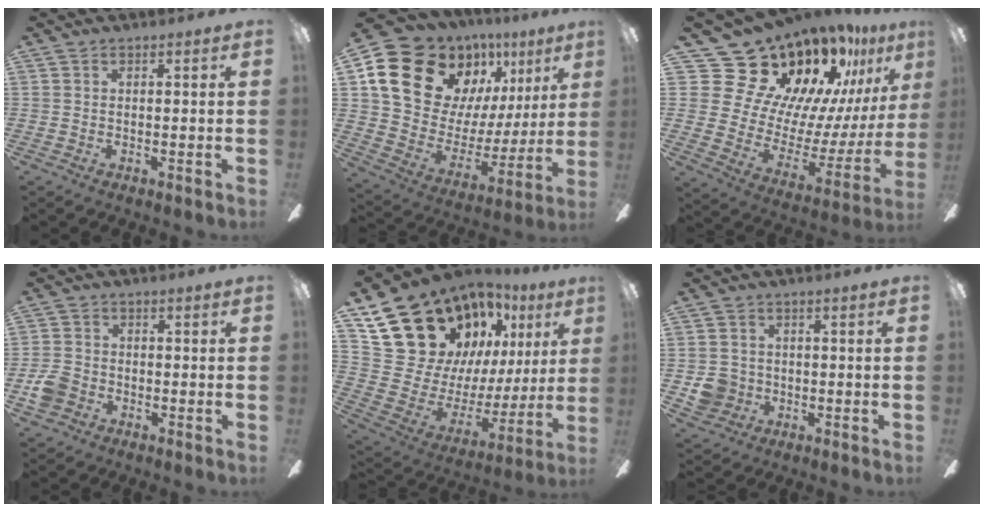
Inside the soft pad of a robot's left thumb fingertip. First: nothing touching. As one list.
[{"total": 22.0, "force": [13.3, 14.2, 10.2], "torque": [-0.186, -0.084, 0.267]}, {"total": 22.9, "force": [18.7, 11.4, 6.5], "torque": [-0.096, -0.165, 0.370]}, {"total": 5.5, "force": [-2.4, 4.3, 2.4], "torque": [-0.055, 0.016, -0.045]}, {"total": 23.5, "force": [17.2, 13.7, 8.2], "torque": [-0.142, -0.118, 0.350]}, {"total": 6.1, "force": [-1.0, 5.9, 1.6], "torque": [-0.032, 0.011, -0.014]}]